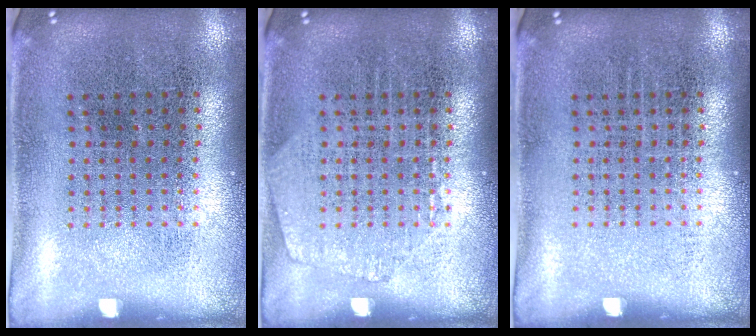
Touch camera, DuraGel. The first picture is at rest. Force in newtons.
{"total": 1.0, "press": 1.0, "slide": 0.1}
{"total": 0.0}